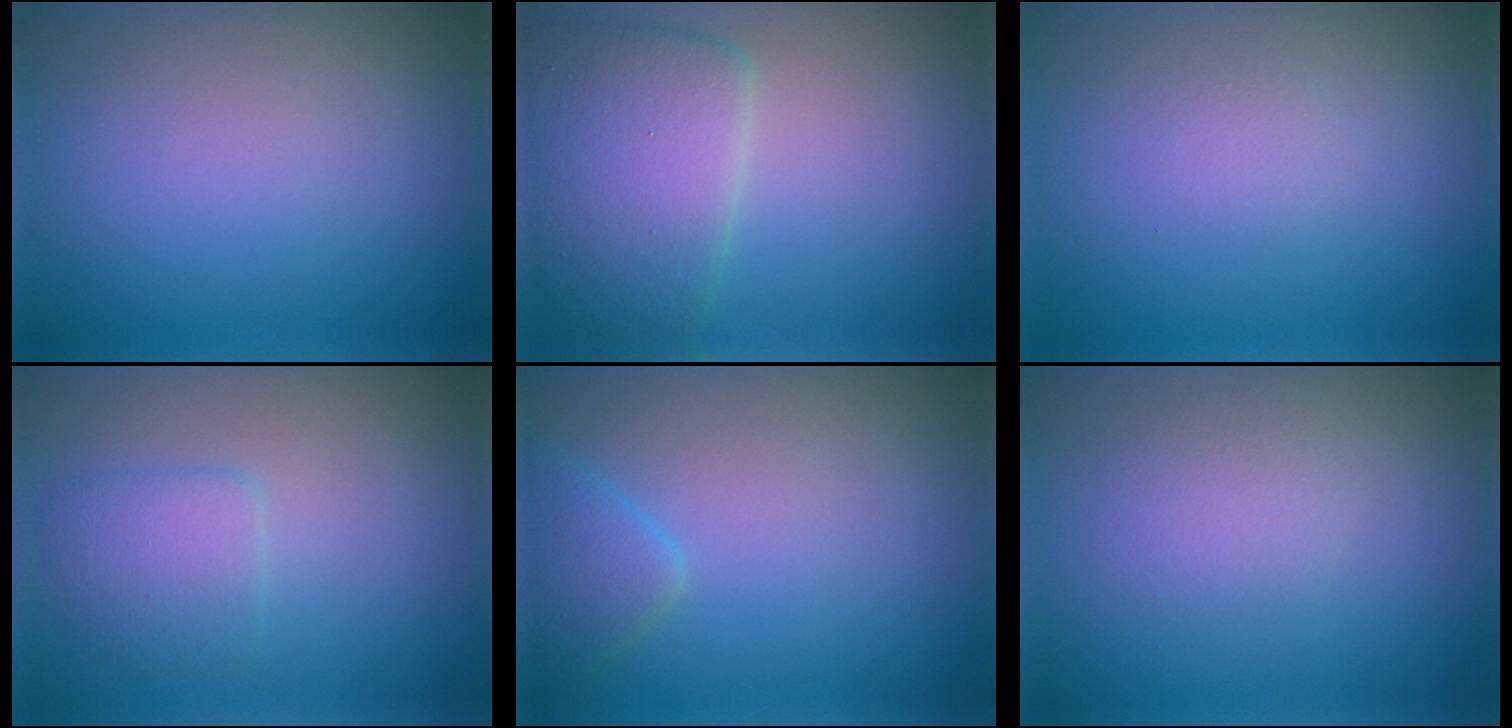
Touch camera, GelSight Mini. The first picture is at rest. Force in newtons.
{"total": 6.2, "press": 6.2, "slide": 0.2}
{"total": 1.1, "press": 1.1, "slide": 0.0}
{"total": 2.5, "press": 2.5, "slide": 0.1}
{"total": 2.3, "press": 2.3, "slide": 0.1}
{"total": 2.0, "press": 2.0, "slide": 0.2}